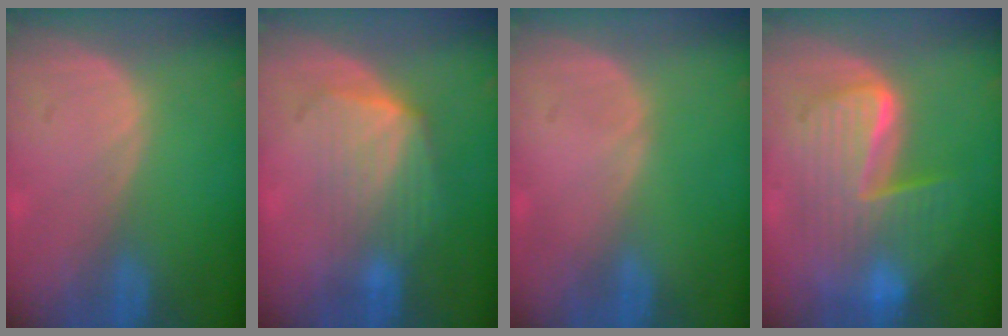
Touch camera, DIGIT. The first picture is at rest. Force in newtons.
{"total": 7.2, "press": 6.5, "slide": 3.0}
{"total": 0.0}
{"total": 10.3, "press": 10.3, "slide": 0.9}